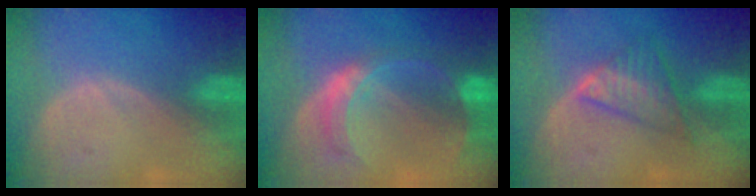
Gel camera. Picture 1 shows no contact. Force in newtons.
{"total": 7.6, "press": 6.6, "slide": 3.8}
{"total": 5.8, "press": 5.5, "slide": 2.1}